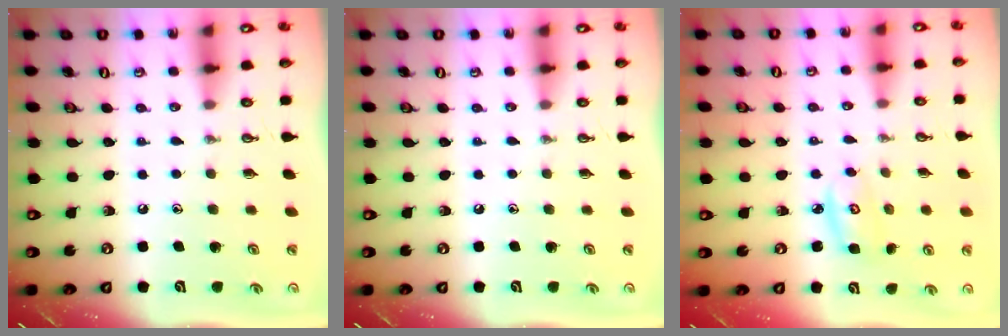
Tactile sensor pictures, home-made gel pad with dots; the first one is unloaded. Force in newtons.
{"total": 0.0}
{"total": 3.7, "press": 3.7, "slide": 0.3}